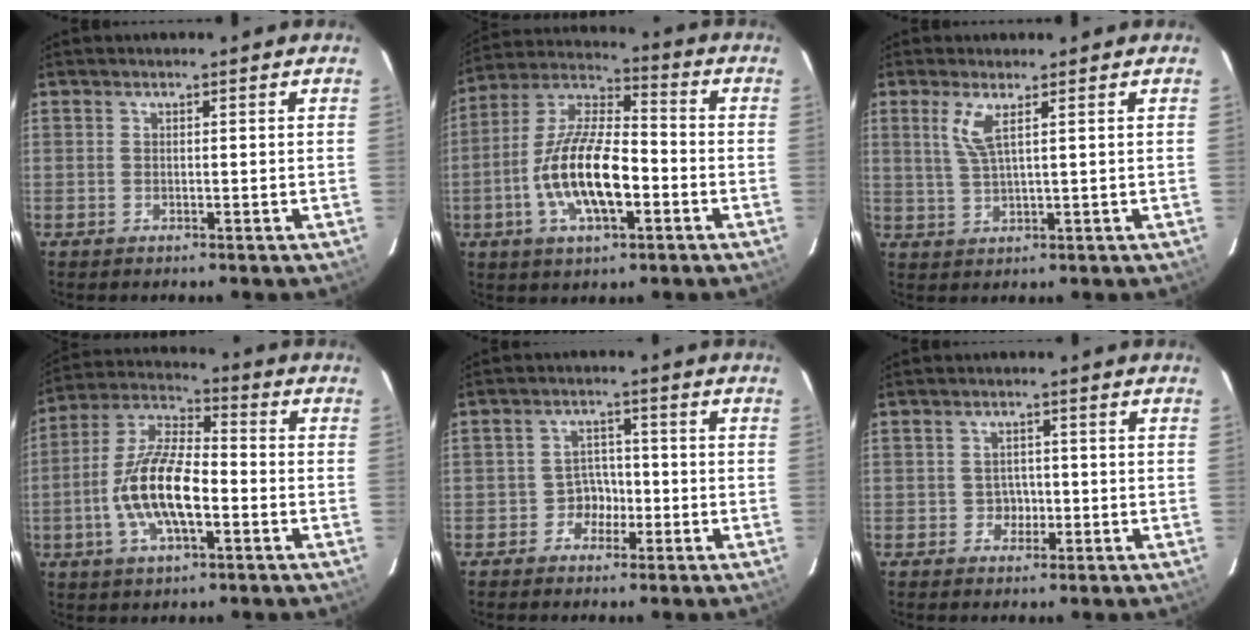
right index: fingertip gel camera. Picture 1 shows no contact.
{"total": 15.8, "force": [-4.5, 5.8, 14.0], "torque": [-0.282, -0.001, -0.085]}
{"total": 4.1, "force": [1.8, 0.3, 3.6], "torque": [-0.078, -0.002, 0.039]}
{"total": 14.5, "force": [-3.7, 5.5, 12.8], "torque": [-0.264, 0.002, -0.074]}
{"total": 3.9, "force": [-2.0, 3.3, 0.5], "torque": [-0.010, 0.018, -0.035]}
{"total": 2.5, "force": [-0.7, 2.3, 0.4], "torque": [-0.006, 0.008, -0.008]}